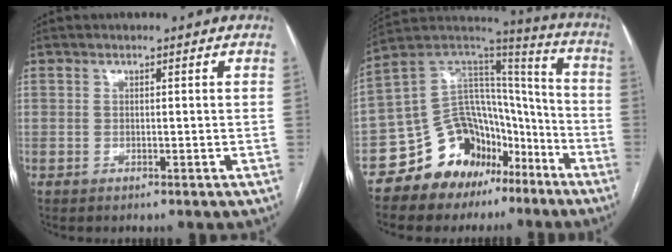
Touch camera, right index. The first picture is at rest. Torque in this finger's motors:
{"motor_torque": [-0.12, 0.00, -0.52, -0.21]}